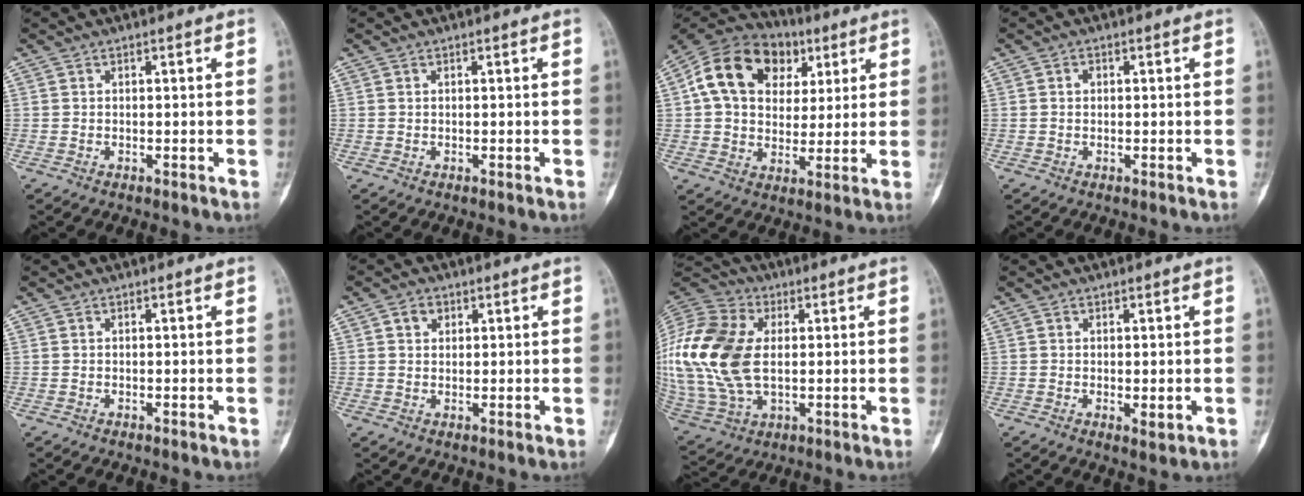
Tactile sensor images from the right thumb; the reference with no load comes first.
{"total": 0.0}
{"total": 18.8, "force": [5.9, 13.8, 11.3], "torque": [-0.180, 0.014, 0.095]}
{"total": 1.0, "force": [0.1, 0.8, 0.6], "torque": [-0.008, 0.003, 0.001]}
{"total": 0.0}
{"total": 2.7, "force": [1.2, 2.2, 1.2], "torque": [-0.009, -0.003, 0.018]}
{"total": 24.8, "force": [1.8, 15.6, 19.2], "torque": [-0.448, -0.001, 0.039]}
{"total": 2.0, "force": [-0.2, 0.8, 1.8], "torque": [-0.031, -0.008, 0.001]}